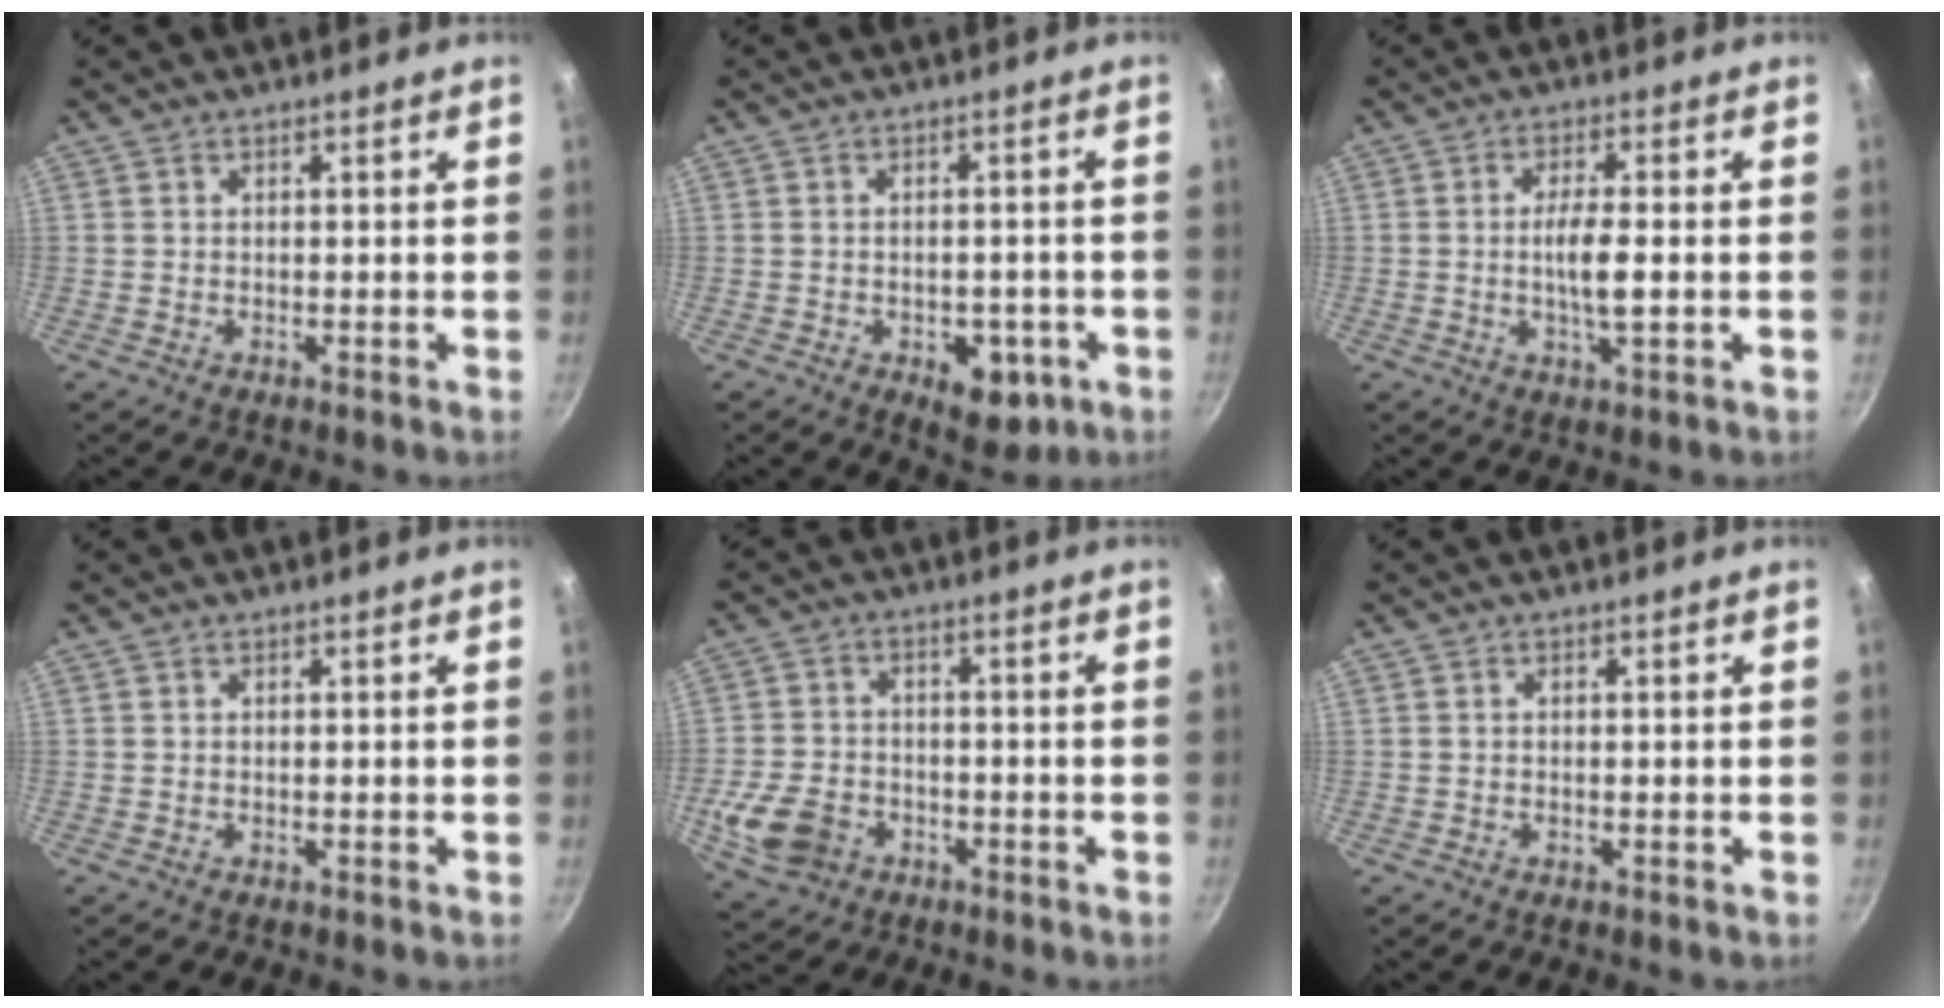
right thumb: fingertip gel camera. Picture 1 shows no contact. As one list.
[{"total": 7.9, "force": [-3.0, 4.6, 5.7], "torque": [-0.041, 0.007, -0.030]}, {"total": 6.0, "force": [-0.7, 1.3, 5.8], "torque": [-0.113, 0.004, -0.014]}, {"total": 0.0}, {"total": 9.8, "force": [-3.7, 7.3, 5.3], "torque": [-0.099, 0.021, -0.066]}, {"total": 0.0}]